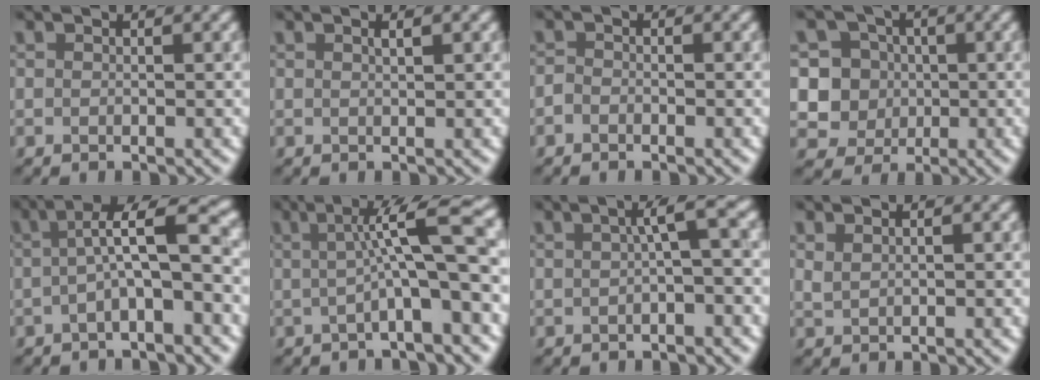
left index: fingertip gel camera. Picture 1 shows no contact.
{"total": 0.9, "force": [0.4, 0.1, 0.8], "torque": [-0.010, 0.007, 0.006]}
{"total": 0.7, "force": [-0.6, 0.3, 0.2], "torque": [-0.004, 0.004, -0.015]}
{"total": 5.8, "force": [0.7, 5.6, 1.5], "torque": [-0.016, 0.021, 0.007]}
{"total": 5.1, "force": [0.0, 1.1, 4.9], "torque": [-0.079, 0.027, -0.007]}
{"total": 7.7, "force": [0.7, 1.3, 7.6], "torque": [-0.103, 0.018, 0.005]}
{"total": 2.8, "force": [0.2, 0.5, 2.8], "torque": [-0.034, 0.011, -0.001]}
{"total": 0.7, "force": [0.6, 0.2, 0.3], "torque": [-0.006, 0.003, 0.015]}